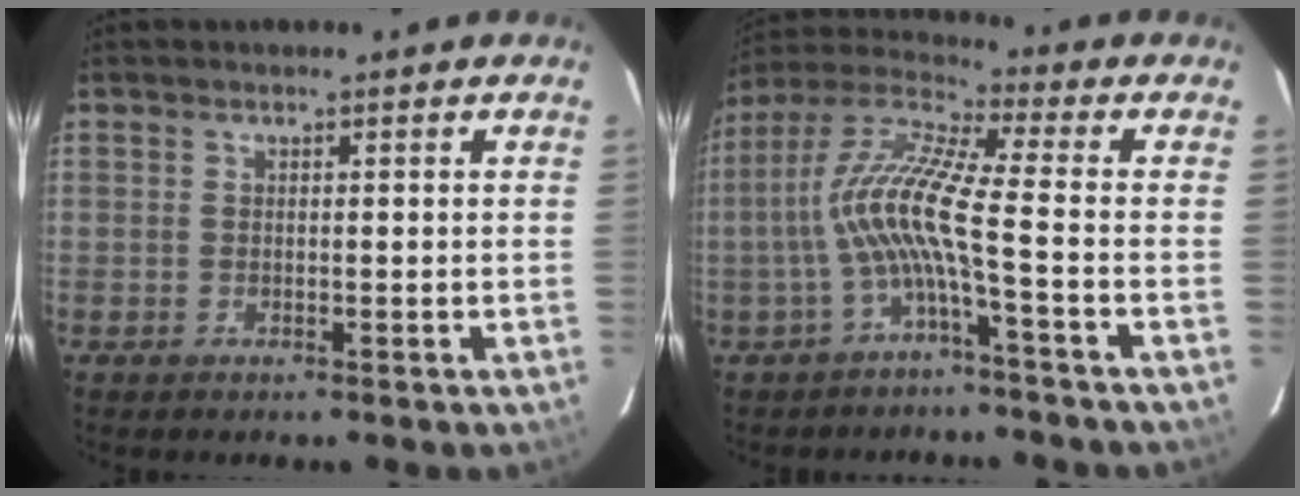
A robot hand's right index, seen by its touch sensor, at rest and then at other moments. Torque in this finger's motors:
{"motor_torque": [1.16, -0.47, 0.96, 0.21]}